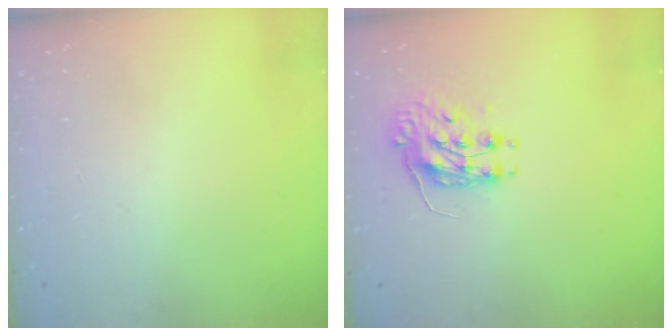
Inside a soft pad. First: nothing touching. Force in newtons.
{"total": 8.6, "press": 8.6, "slide": 0.2}